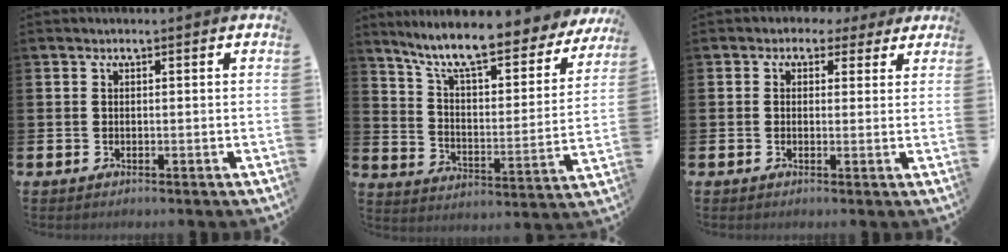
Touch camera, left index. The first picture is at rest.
{"total": 10.2, "force": [8.9, 1.6, 4.7], "torque": [-0.124, -0.062, 0.147]}
{"total": 2.4, "force": [1.4, 1.9, 0.3], "torque": [-0.006, 0.002, 0.019]}